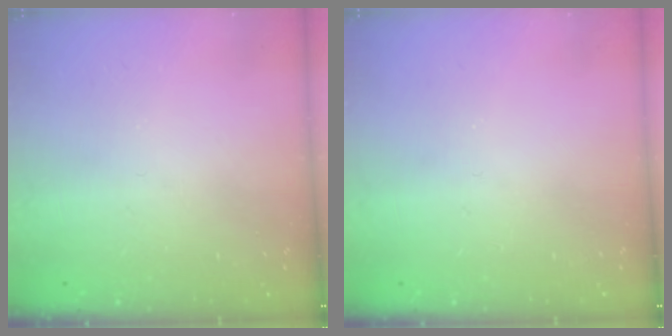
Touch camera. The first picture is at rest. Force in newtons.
{"total": 0.0}